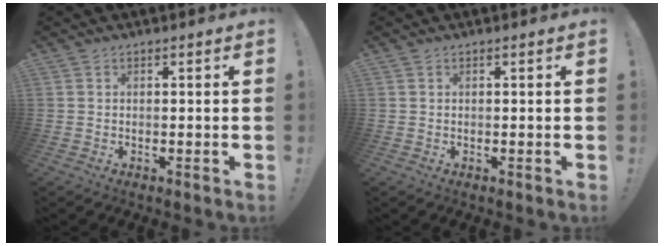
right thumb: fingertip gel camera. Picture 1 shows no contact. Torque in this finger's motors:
{"motor_torque": [0.03, 0.06, 0.13, -0.04, -0.03]}